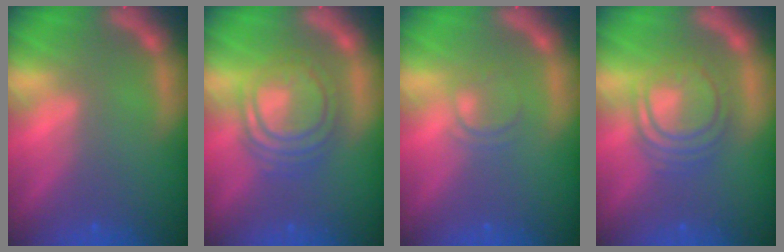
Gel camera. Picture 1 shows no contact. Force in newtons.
{"total": 7.6}
{"total": 2.0}
{"total": 6.5}